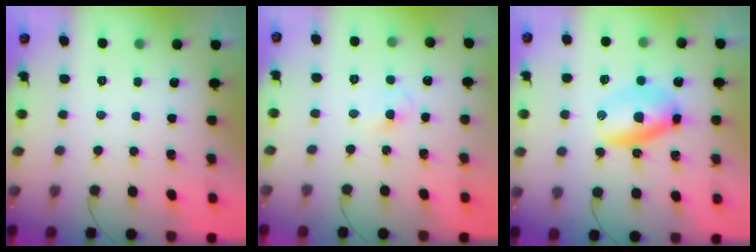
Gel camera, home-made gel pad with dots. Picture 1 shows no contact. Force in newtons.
{"total": 2.3, "press": 2.1, "slide": 1.0}
{"total": 6.6, "press": 6.3, "slide": 1.9}